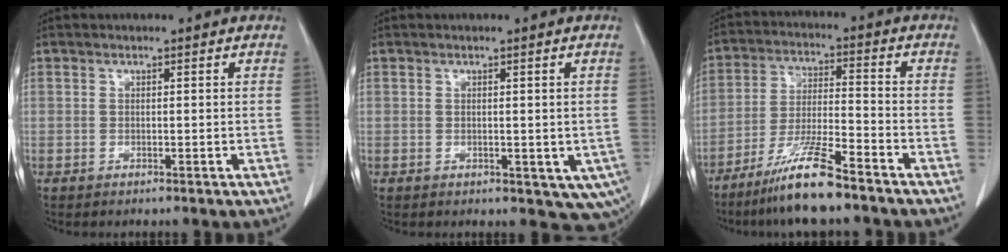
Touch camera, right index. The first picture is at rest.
{"total": 6.5, "force": [-1.5, 3.8, 5.0], "torque": [-0.042, -0.007, -0.012]}
{"total": 10.5, "force": [-7.9, 0.3, 7.0], "torque": [-0.138, -0.028, -0.149]}